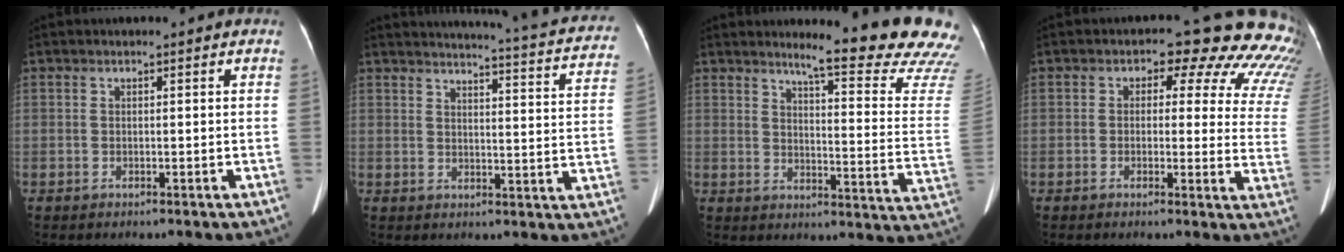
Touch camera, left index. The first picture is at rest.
{"total": 22.2, "force": [20.8, 1.5, 7.6], "torque": [-0.094, -0.070, 0.223]}
{"total": 19.6, "force": [17.8, 0.3, 8.4], "torque": [-0.100, -0.113, 0.199]}
{"total": 15.6, "force": [12.6, 6.2, 6.9], "torque": [-0.049, -0.024, 0.104]}